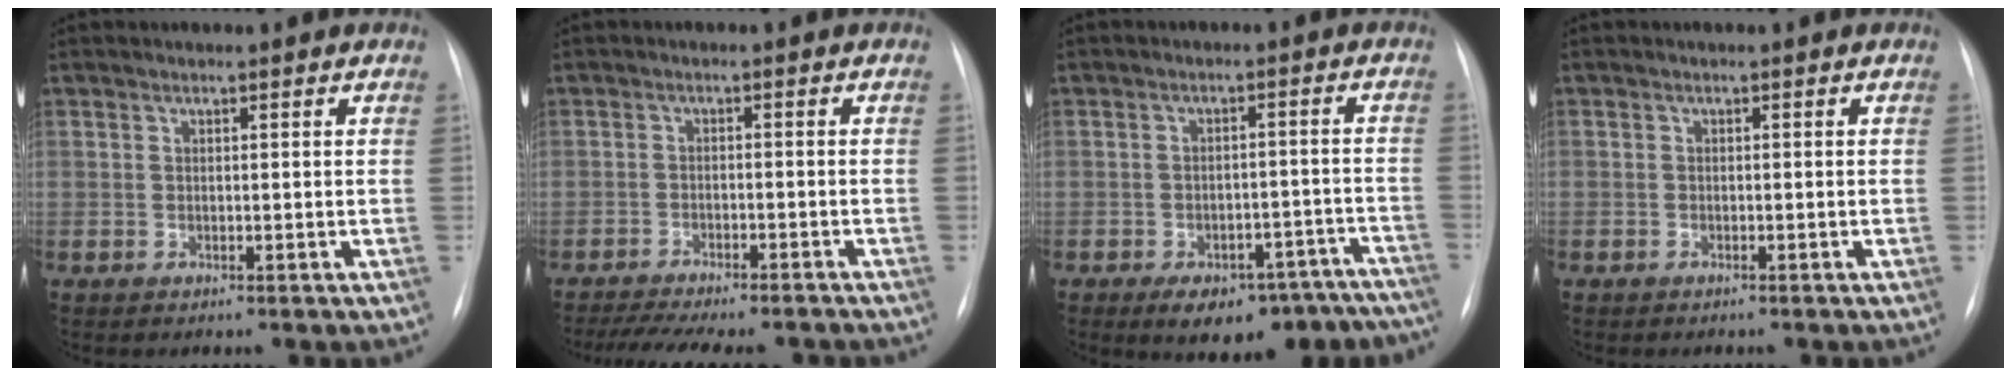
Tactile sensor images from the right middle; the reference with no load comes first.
{"total": 14.4, "force": [-12.6, 3.2, 6.2], "torque": [-0.121, -0.008, -0.168]}
{"total": 15.8, "force": [-12.1, 7.8, 6.4], "torque": [-0.048, 0.040, -0.140]}
{"total": 0.6, "force": [-0.4, 0.5, 0.0], "torque": [-0.007, 0.005, -0.007]}